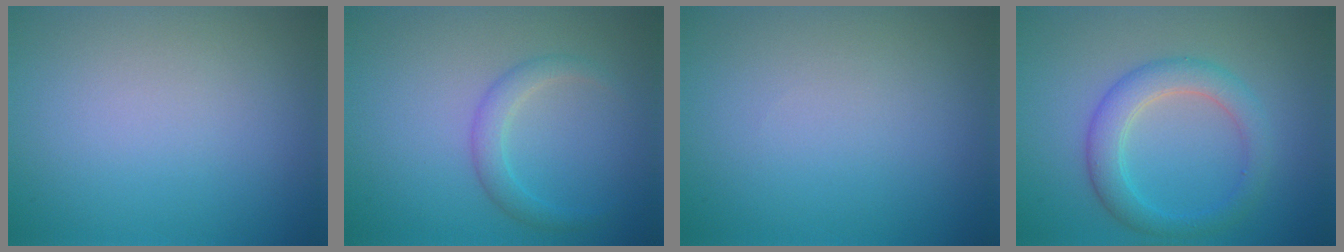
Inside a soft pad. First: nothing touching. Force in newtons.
{"total": 1.9, "press": 1.9, "slide": 0.1}
{"total": 0.0}
{"total": 3.7, "press": 3.7, "slide": 0.1}